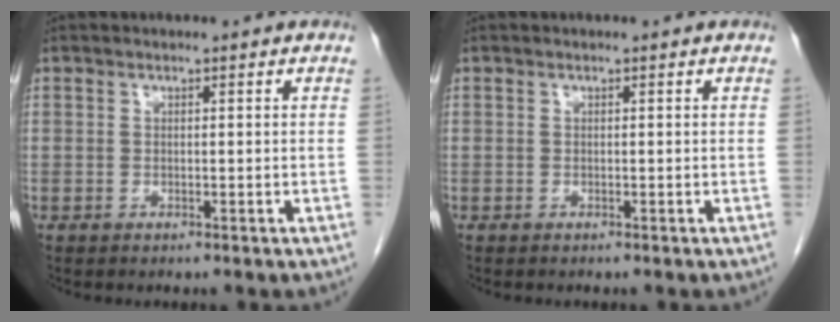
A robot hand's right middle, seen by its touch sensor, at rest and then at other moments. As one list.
[{"total": 0.0}]